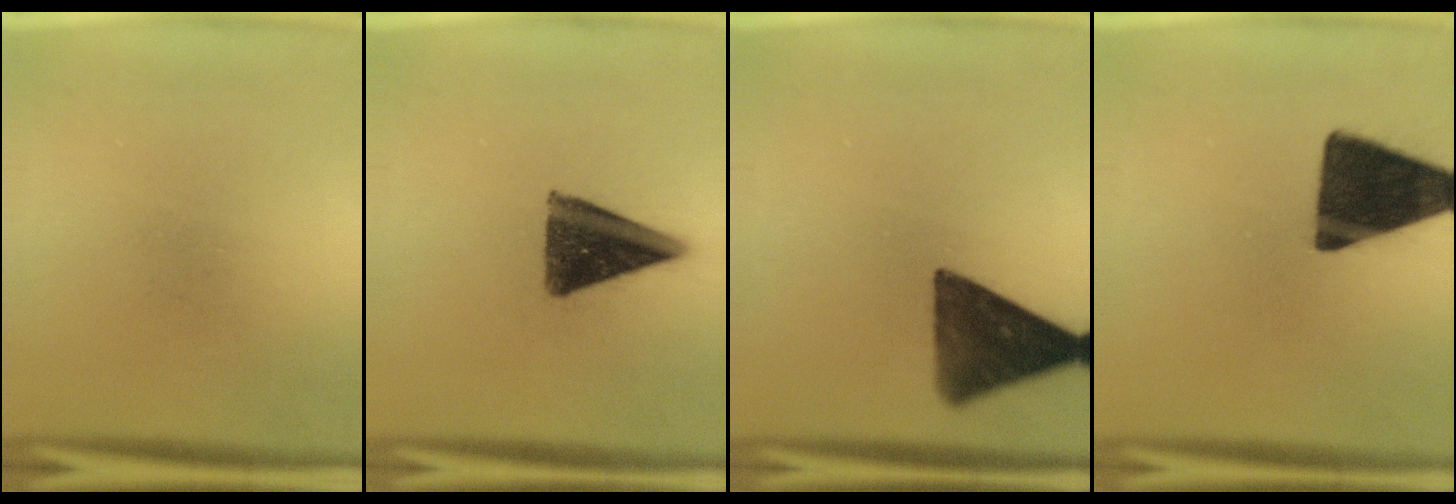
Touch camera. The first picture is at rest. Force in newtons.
{"total": 12.2}
{"total": 12.6}
{"total": 16.8}